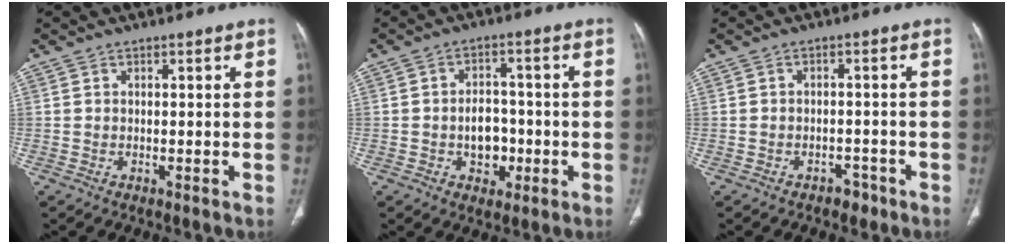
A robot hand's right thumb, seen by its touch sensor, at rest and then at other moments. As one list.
[{"total": 6.5, "force": [-1.5, 4.8, 4.0], "torque": [-0.032, 0.018, -0.022]}, {"total": 2.8, "force": [-1.9, 1.8, 0.9], "torque": [-0.004, 0.015, -0.021]}]